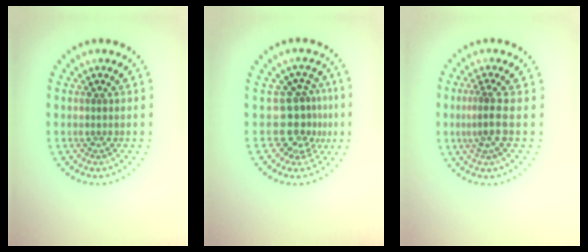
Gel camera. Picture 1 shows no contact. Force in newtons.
{"total": 3.4, "press": 2.6, "slide": 2.2}
{"total": 2.1, "press": 1.6, "slide": 1.3}